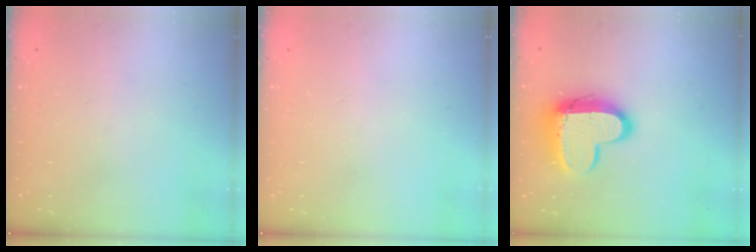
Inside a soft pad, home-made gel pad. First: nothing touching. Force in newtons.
{"total": 0.0}
{"total": 14.2, "press": 14.1, "slide": 1.1}